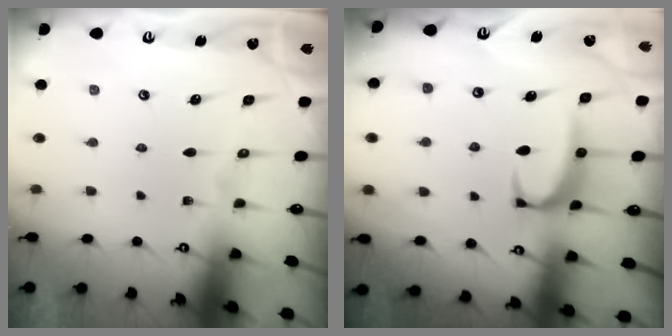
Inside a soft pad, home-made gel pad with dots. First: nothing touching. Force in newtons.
{"total": 2.1, "press": 2.1, "slide": 0.6}